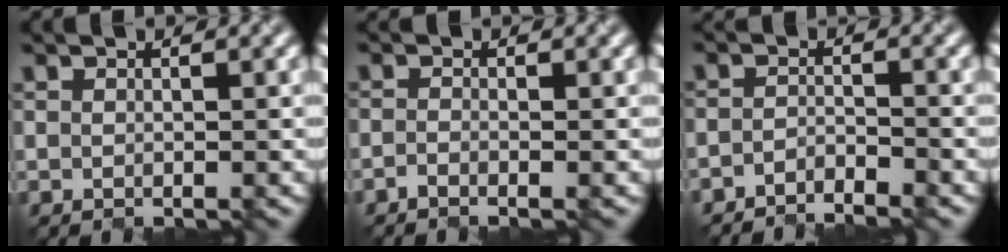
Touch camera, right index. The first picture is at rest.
{"total": 1.0, "force": [-0.9, 0.1, 0.4], "torque": [-0.003, -0.004, -0.021]}
{"total": 2.7, "force": [-2.7, 0.0, 0.2], "torque": [-0.003, -0.005, -0.051]}